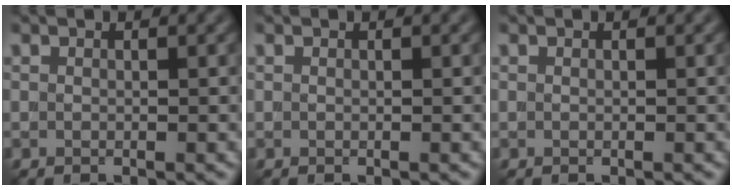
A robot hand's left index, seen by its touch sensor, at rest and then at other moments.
{"total": 0.0}
{"total": 0.0}